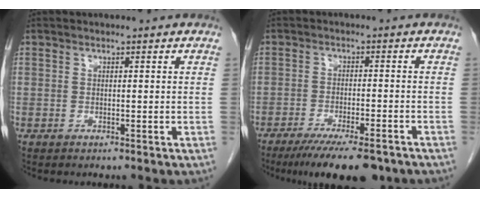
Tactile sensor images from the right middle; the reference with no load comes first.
{"total": 12.0, "force": [-9.3, 2.3, 7.3], "torque": [-0.106, -0.019, -0.140]}